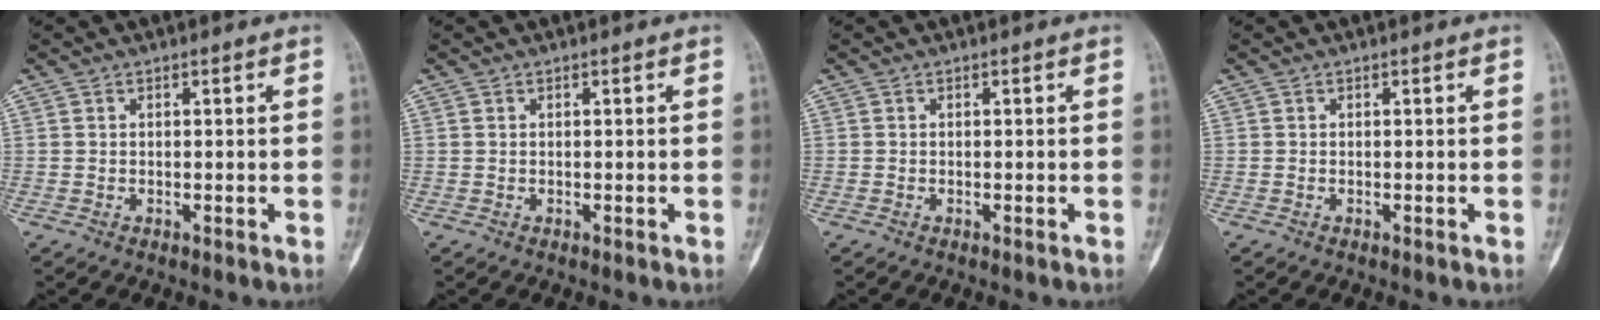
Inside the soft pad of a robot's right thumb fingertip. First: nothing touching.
{"total": 0.0}
{"total": 0.0}
{"total": 0.0}